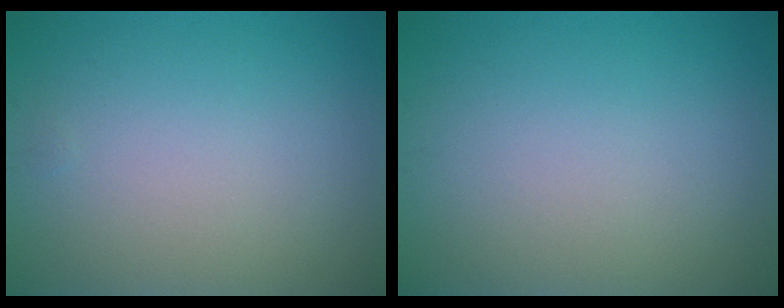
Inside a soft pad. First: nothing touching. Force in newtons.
{"total": 0.0}